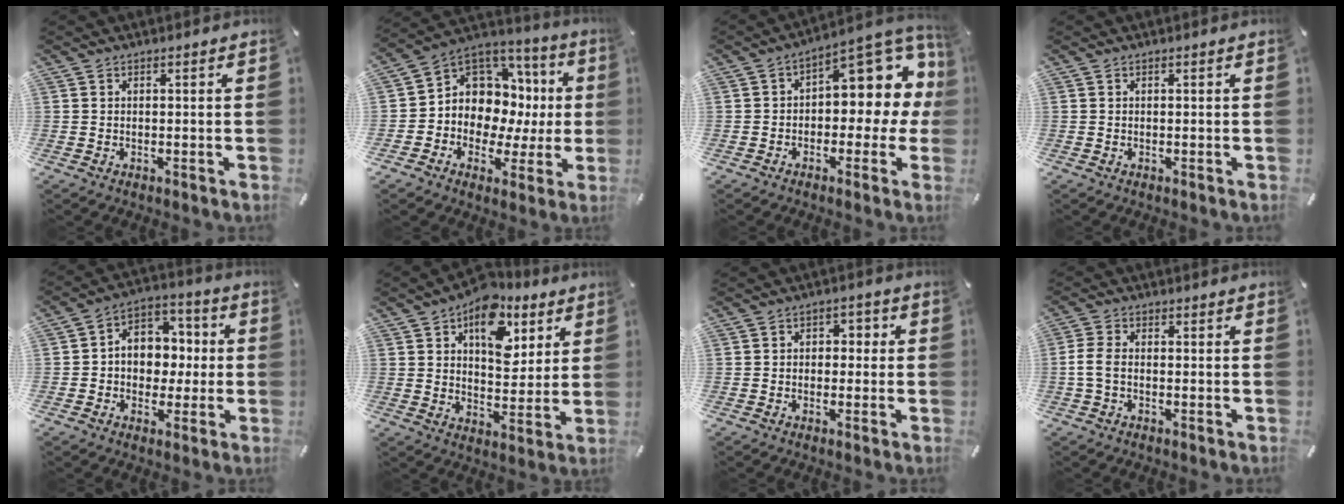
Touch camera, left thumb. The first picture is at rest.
{"total": 9.5, "force": [1.7, 8.7, 3.4], "torque": [-0.058, -0.045, 0.040]}
{"total": 12.3, "force": [4.6, 6.7, 9.2], "torque": [-0.106, -0.042, 0.073]}
{"total": 0.0}
{"total": 8.7, "force": [-0.7, 8.0, 3.3], "torque": [-0.049, 0.009, -0.010]}
{"total": 14.0, "force": [6.9, 9.1, 8.1], "torque": [-0.101, -0.038, 0.118]}
{"total": 3.0, "force": [-1.3, 2.3, 1.3], "torque": [-0.016, 0.012, -0.031]}
{"total": 4.2, "force": [-1.0, 2.4, 3.3], "torque": [-0.076, 0.002, -0.022]}